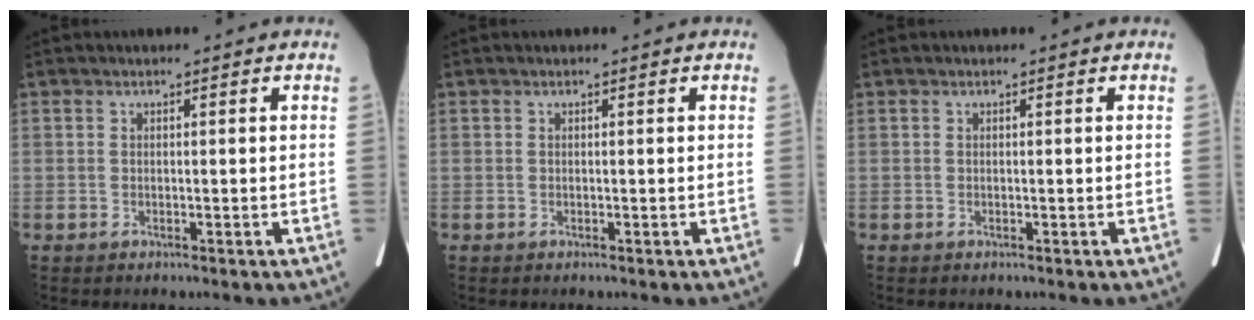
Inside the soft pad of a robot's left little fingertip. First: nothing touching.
{"total": 0.0}
{"total": 0.0}